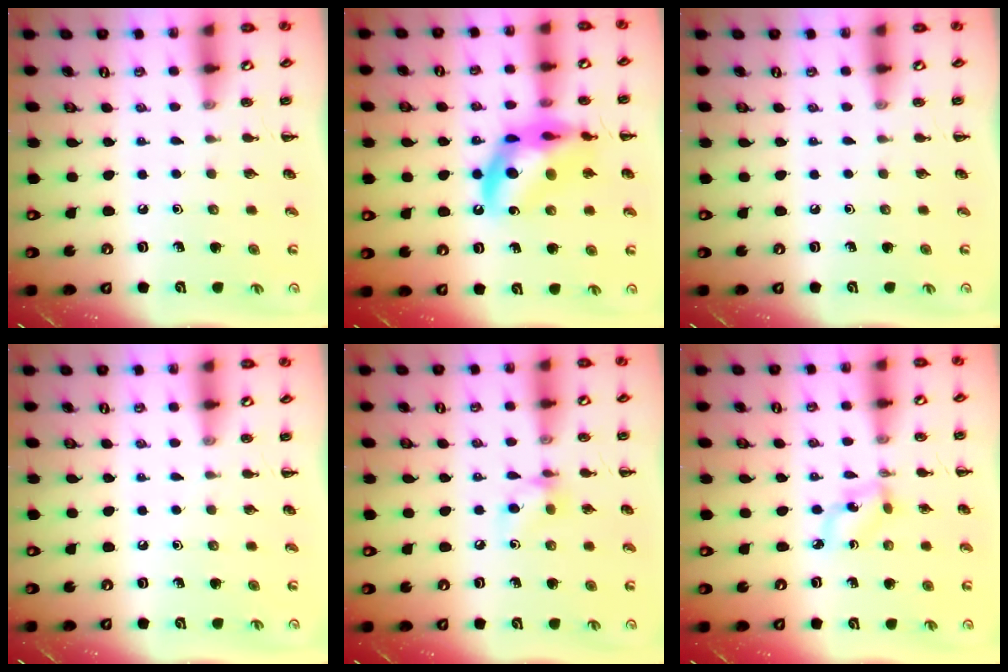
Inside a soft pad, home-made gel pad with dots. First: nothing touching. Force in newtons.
{"total": 16.1, "press": 15.6, "slide": 3.8}
{"total": 0.0}
{"total": 0.0}
{"total": 6.9, "press": 6.8, "slide": 1.0}
{"total": 2.8, "press": 2.7, "slide": 0.8}